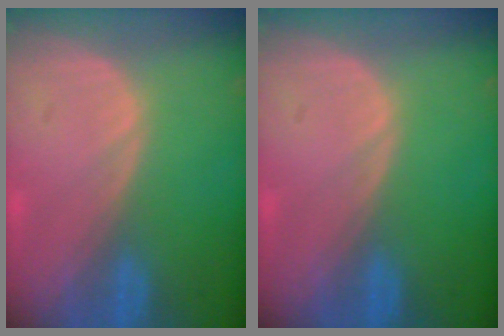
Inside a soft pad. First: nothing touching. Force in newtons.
{"total": 0.0}